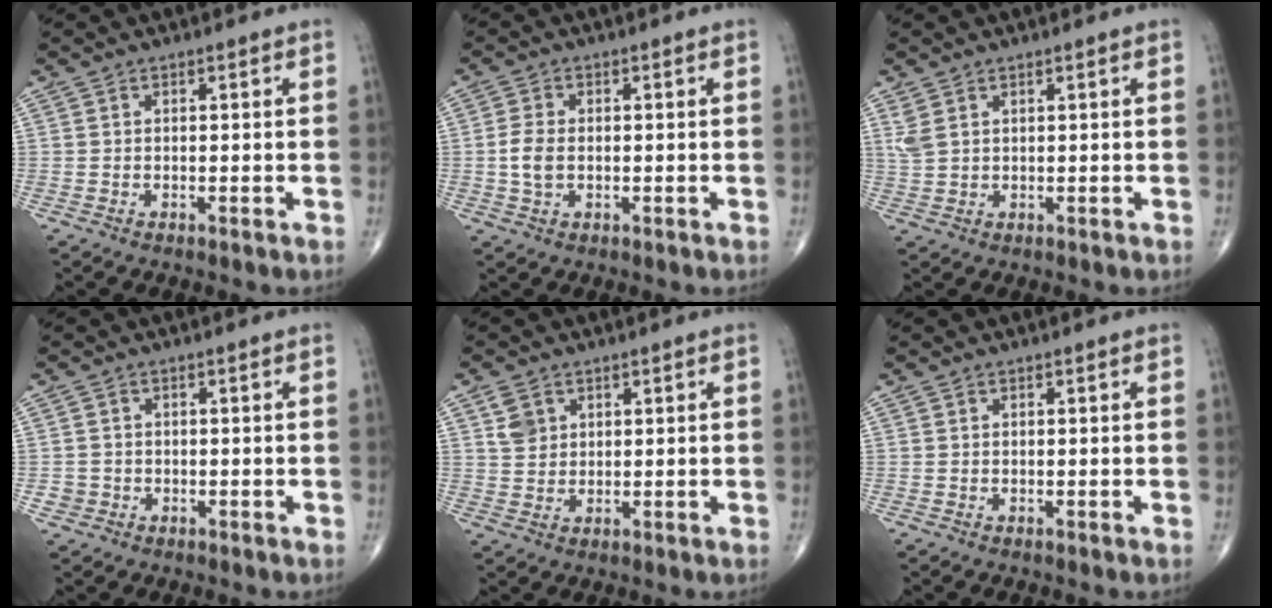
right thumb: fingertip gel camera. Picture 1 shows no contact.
{"total": 4.0, "force": [-0.3, 2.5, 3.1], "torque": [-0.067, 0.005, -0.006]}
{"total": 2.6, "force": [1.4, 1.3, 1.7], "torque": [-0.040, 0.003, 0.041]}
{"total": 1.8, "force": [-0.5, 1.7, 0.2], "torque": [0.009, 0.006, -0.011]}
{"total": 3.9, "force": [1.8, 3.0, 1.7], "torque": [-0.021, -0.007, 0.040]}
{"total": 0.0}